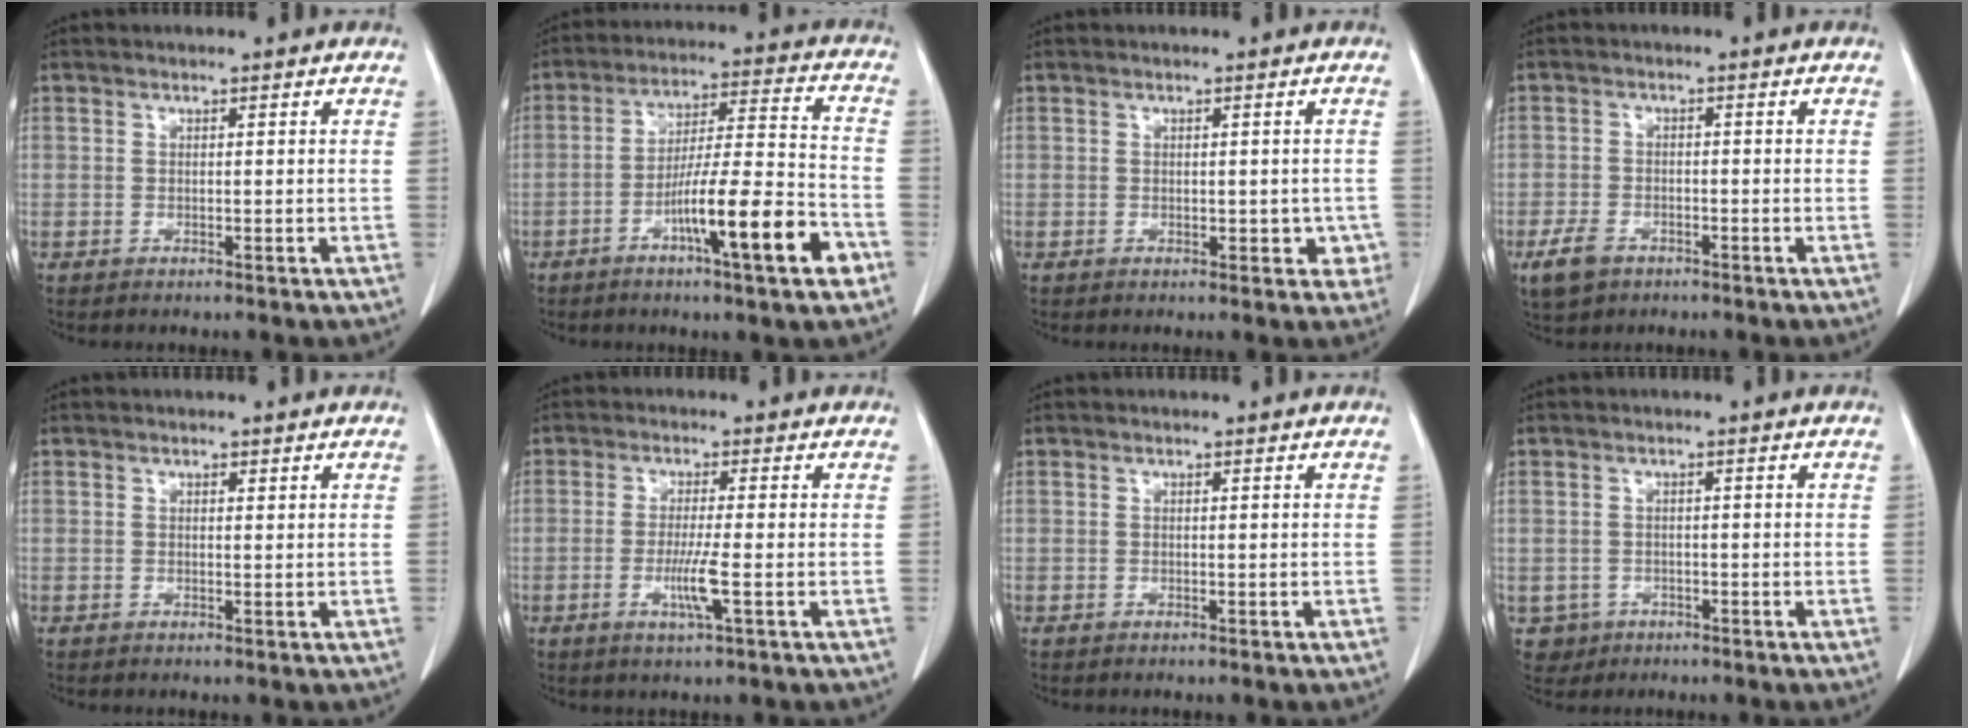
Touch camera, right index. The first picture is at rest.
{"total": 15.0, "force": [-6.7, 0.6, 13.4], "torque": [-0.219, -0.001, -0.109]}
{"total": 3.2, "force": [-0.6, 2.0, 2.4], "torque": [-0.013, 0.008, -0.002]}
{"total": 4.5, "force": [-2.6, 2.9, 2.2], "torque": [-0.046, -0.001, -0.042]}
{"total": 0.6, "force": [0.4, 0.3, 0.3], "torque": [-0.002, -0.003, 0.005]}
{"total": 4.7, "force": [-1.4, -0.4, 4.5], "torque": [-0.087, -0.012, -0.028]}
{"total": 0.0}
{"total": 3.4, "force": [-1.2, 3.2, 0.1], "torque": [0.005, 0.008, -0.015]}